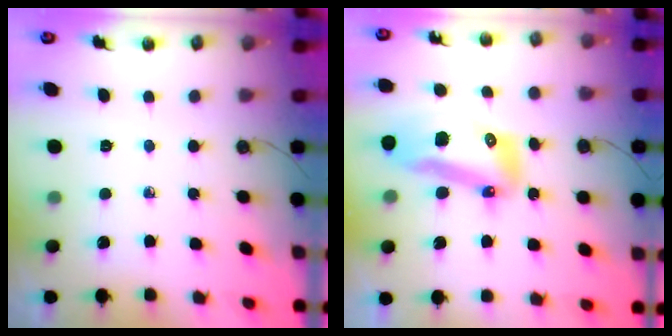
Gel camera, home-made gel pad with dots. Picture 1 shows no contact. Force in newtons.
{"total": 14.3, "press": 14.2, "slide": 1.7}